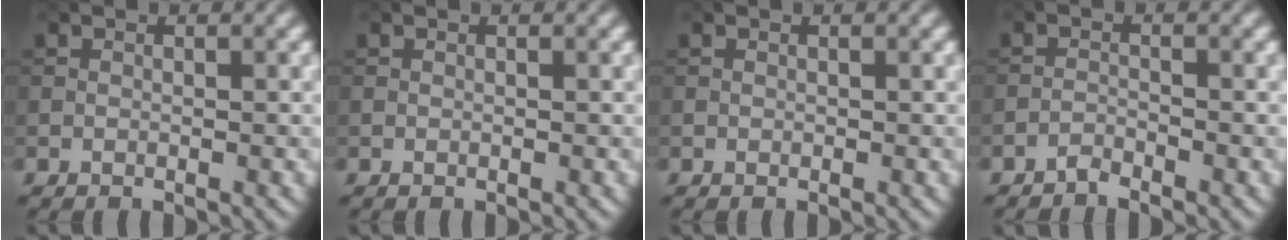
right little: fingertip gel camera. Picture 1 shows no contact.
{"total": 0.0}
{"total": 0.0}
{"total": 1.2, "force": [-1.1, 0.1, 0.2], "torque": [-0.001, 0.005, -0.026]}